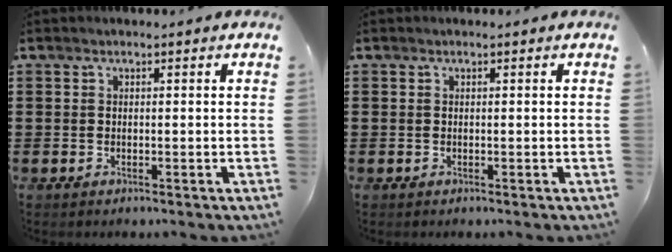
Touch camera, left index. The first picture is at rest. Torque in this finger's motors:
{"motor_torque": [0.13, 0.12, 0.03, -0.01]}